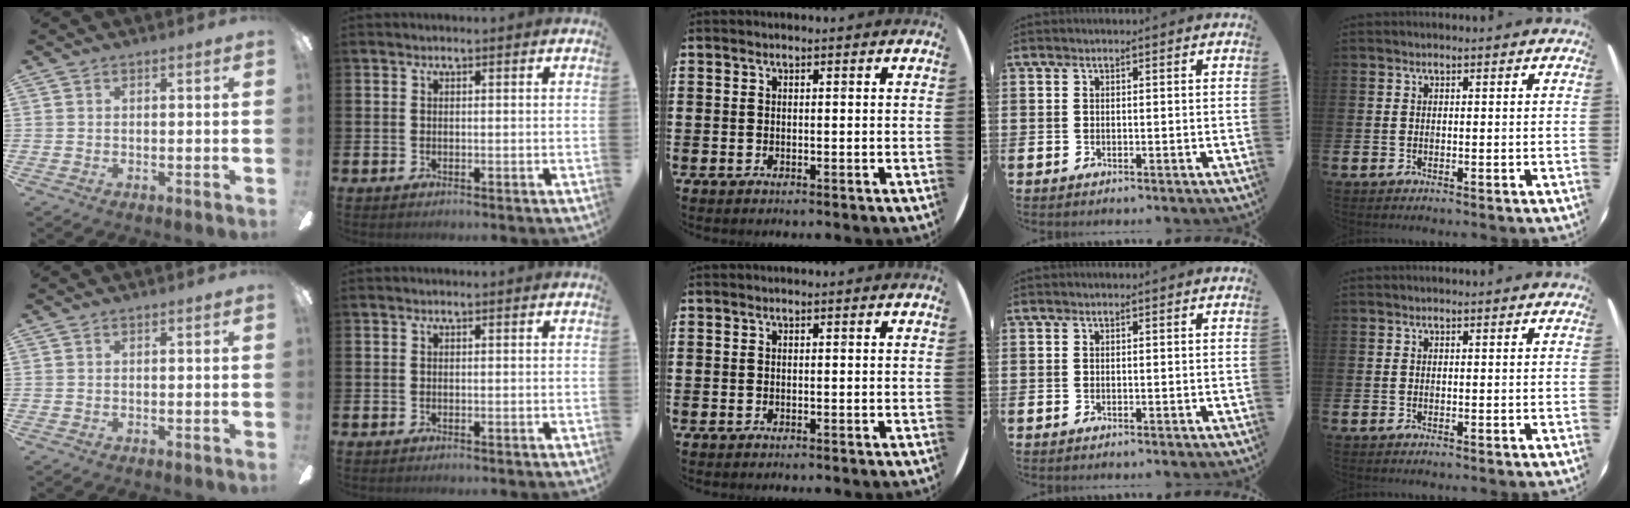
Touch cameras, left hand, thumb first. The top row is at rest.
{}